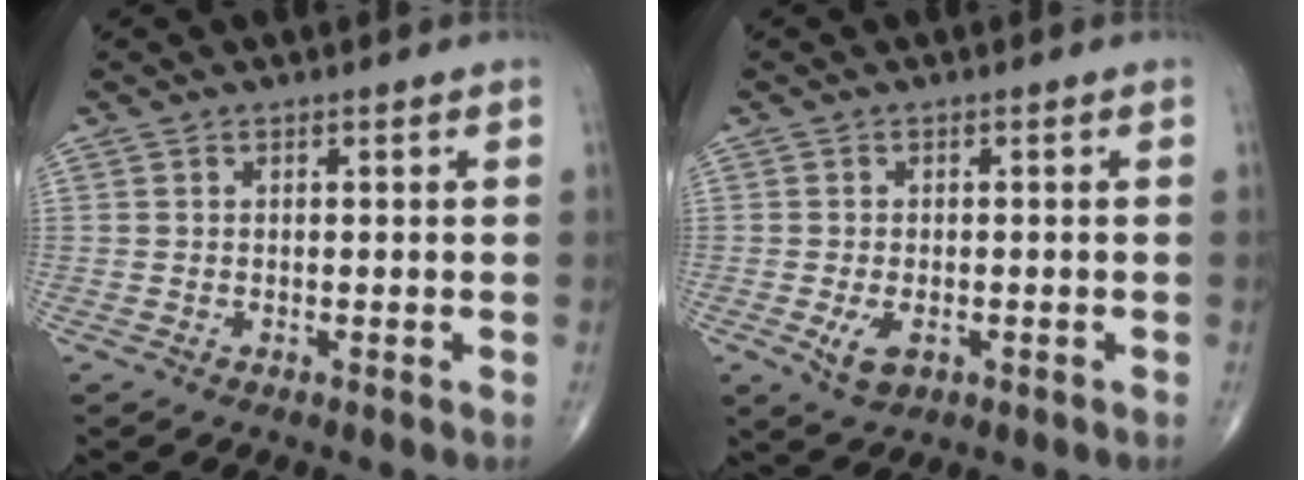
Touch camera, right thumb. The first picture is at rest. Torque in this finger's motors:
{"motor_torque": [-0.15, 0.16, 0.24, -0.01, 0.01]}